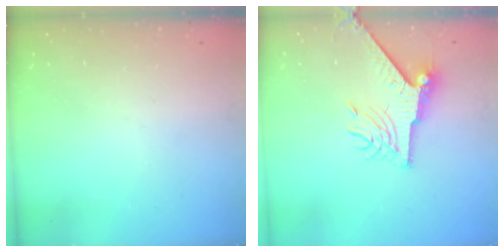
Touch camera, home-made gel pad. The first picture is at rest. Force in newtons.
{"total": 9.1, "press": 9.1, "slide": 0.6}